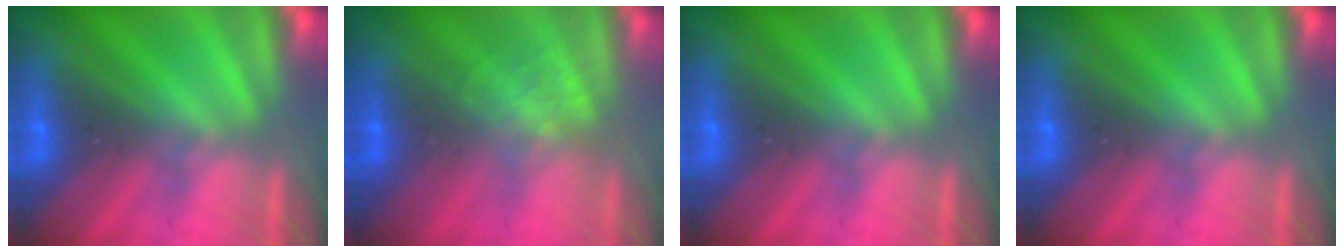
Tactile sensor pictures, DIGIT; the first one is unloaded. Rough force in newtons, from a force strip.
{"total": 1.2}
{"total": 0.0}
{"total": 0.0}